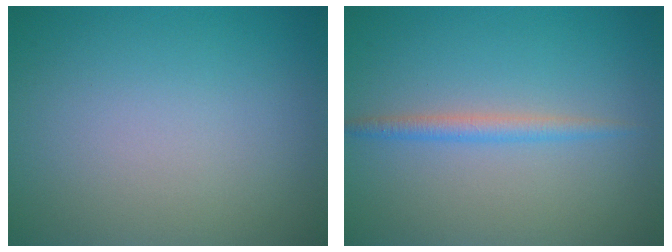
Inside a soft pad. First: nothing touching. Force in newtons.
{"total": 1.7, "press": 1.7, "slide": 0.1}